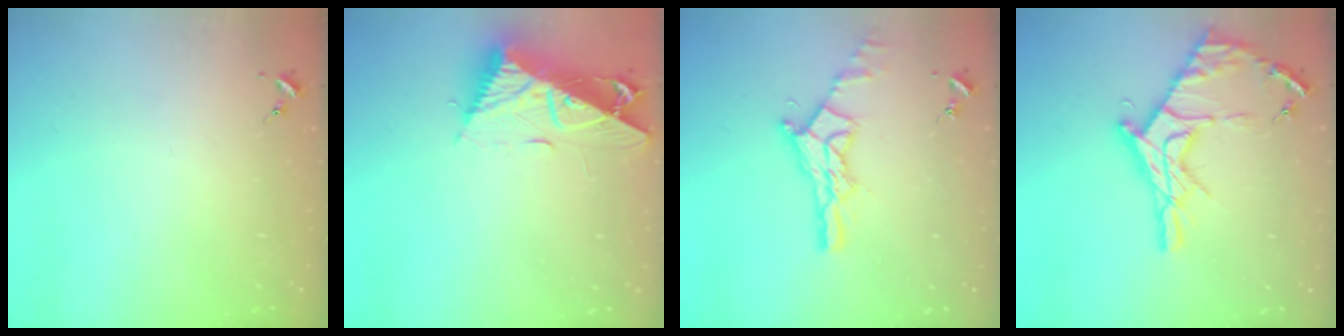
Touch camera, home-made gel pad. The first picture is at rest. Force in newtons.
{"total": 13.3, "press": 13.3, "slide": 1.0}
{"total": 14.0, "press": 14.0, "slide": 1.1}
{"total": 18.3, "press": 18.2, "slide": 1.5}